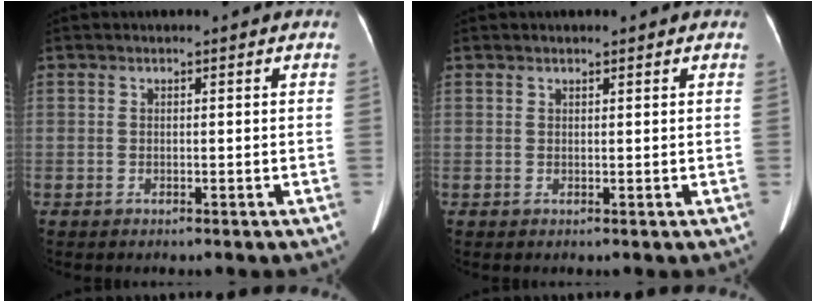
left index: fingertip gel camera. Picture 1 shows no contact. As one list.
[{"total": 1.1, "force": [0.9, 0.4, 0.6], "torque": [-0.012, 0.012, 0.012]}]